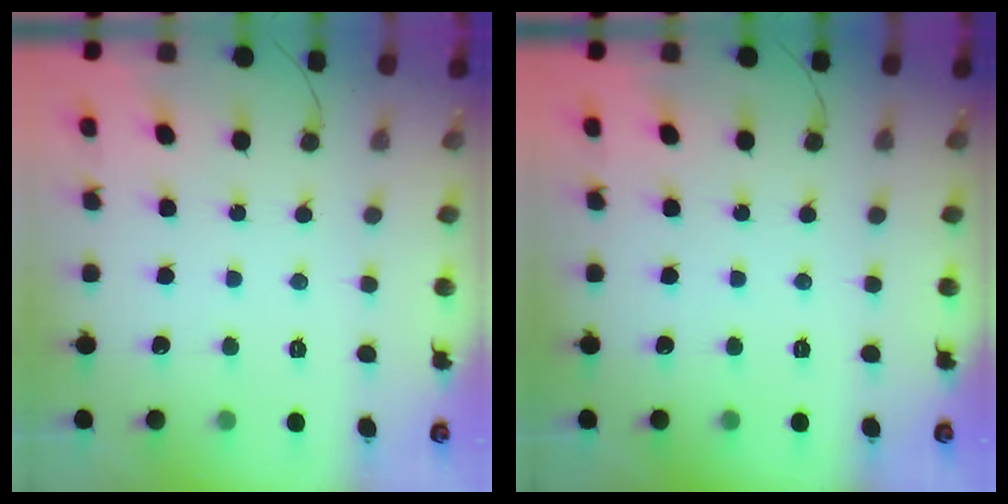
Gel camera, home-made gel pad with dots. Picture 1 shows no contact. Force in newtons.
{"total": 0.0}